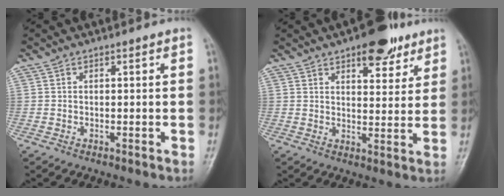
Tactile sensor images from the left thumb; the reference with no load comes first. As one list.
[{"total": 9.6, "force": [6.1, 4.4, 5.9], "torque": [-0.049, -0.030, 0.085]}]